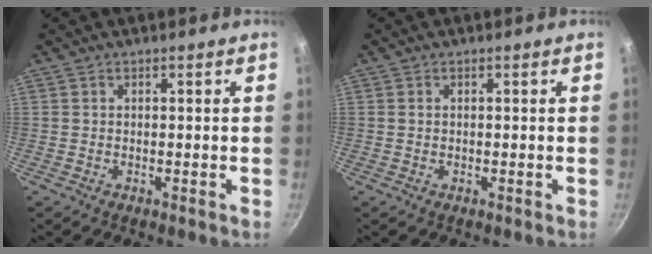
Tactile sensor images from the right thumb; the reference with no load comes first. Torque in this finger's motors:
{"motor_torque": [-0.21, 0.08, -0.05, 0.43, -0.05]}